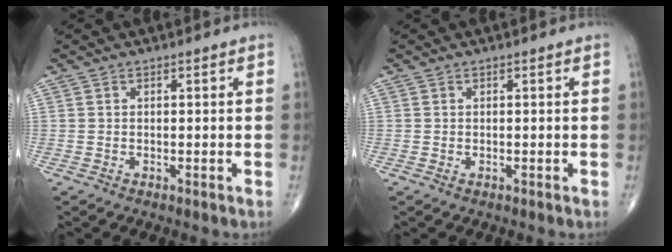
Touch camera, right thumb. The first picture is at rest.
{"total": 0.0}